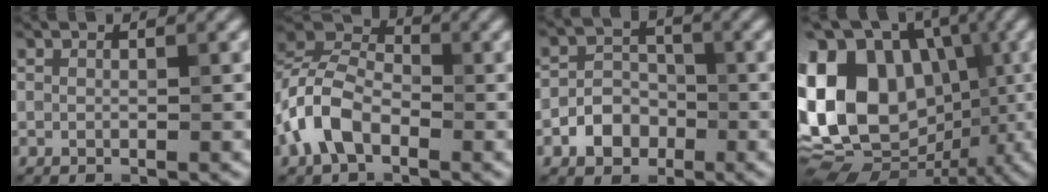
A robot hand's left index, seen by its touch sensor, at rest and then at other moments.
{"total": 6.5, "force": [-3.0, 3.8, 4.3], "torque": [-0.099, 0.012, -0.074]}
{"total": 3.2, "force": [-1.4, 2.4, 1.6], "torque": [-0.012, 0.010, -0.029]}
{"total": 18.9, "force": [0.9, 14.0, 12.7], "torque": [-0.246, 0.034, 0.025]}